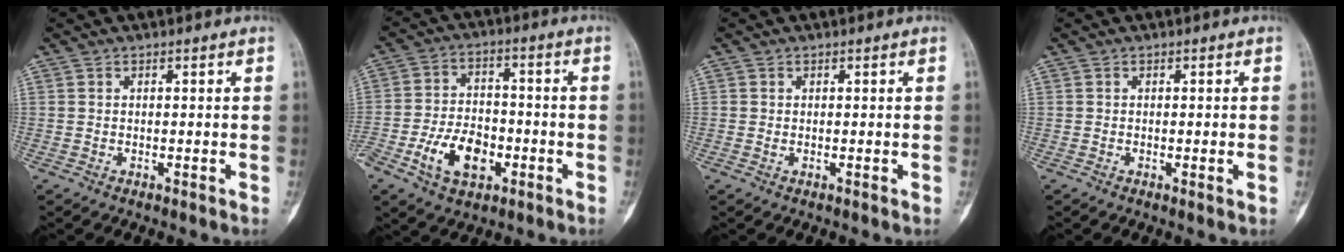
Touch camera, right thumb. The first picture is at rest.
{"total": 11.3, "force": [-4.4, 7.0, 7.6], "torque": [-0.125, 0.023, -0.078]}
{"total": 0.0}
{"total": 1.3, "force": [-0.2, 0.2, 1.2], "torque": [-0.016, -0.003, -0.002]}